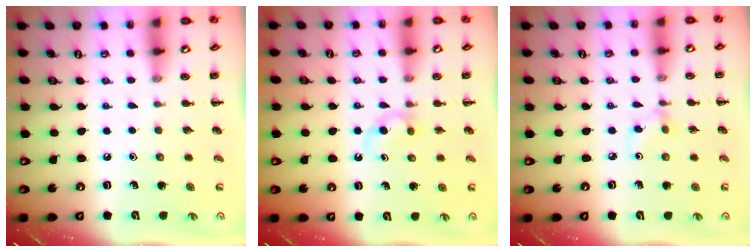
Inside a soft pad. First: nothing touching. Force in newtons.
{"total": 3.7, "press": 3.5, "slide": 1.1}
{"total": 2.9, "press": 2.8, "slide": 0.7}